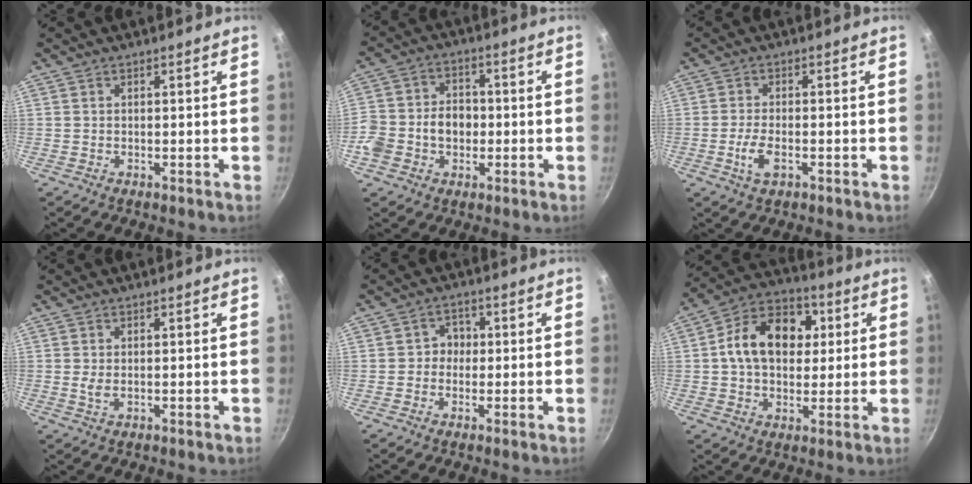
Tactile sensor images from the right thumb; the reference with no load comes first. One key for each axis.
{"total": 11.3, "fx": -1.9, "fy": 8.7, "fz": 7.0, "tx": -0.109, "ty": 0.033, "tz": -0.036}
{"total": 4.3, "fx": -1.5, "fy": 2.1, "fz": 3.4, "tx": -0.068, "ty": 0.006, "tz": -0.026}
{"total": 1.4, "fx": 0.1, "fy": 0.6, "fz": 1.3, "tx": -0.031, "ty": -0.003, "tz": 0.008}
{"total": 3.4, "fx": -0.1, "fy": 3.0, "fz": 1.5, "tx": 0.006, "ty": 0.011, "tz": -0.011}
{"total": 15.3, "fx": 2.4, "fy": 10.9, "fz": 10.5, "tx": -0.143, "ty": 0.017, "tz": 0.032}